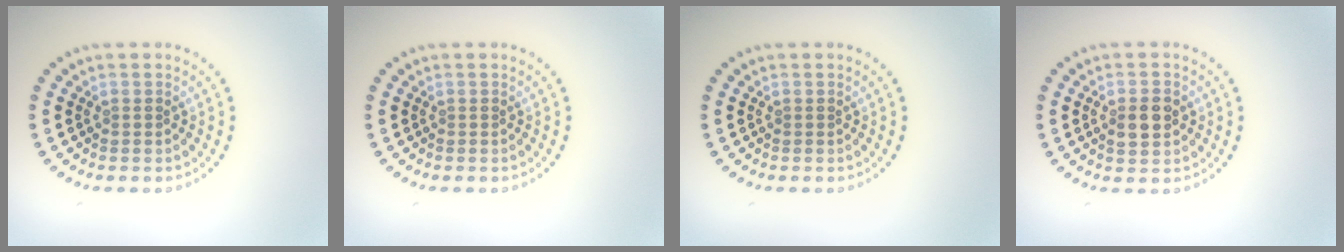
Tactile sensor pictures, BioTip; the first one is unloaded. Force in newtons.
{"total": 0.0}
{"total": 0.0}
{"total": 2.6, "press": 2.6, "slide": 0.2}